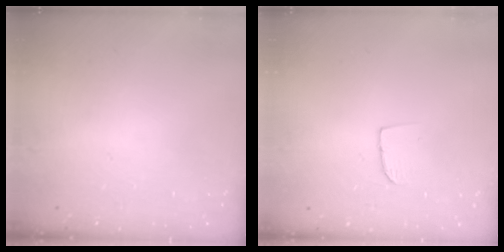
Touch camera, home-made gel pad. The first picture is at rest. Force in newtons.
{"total": 5.6, "press": 5.6, "slide": 0.4}